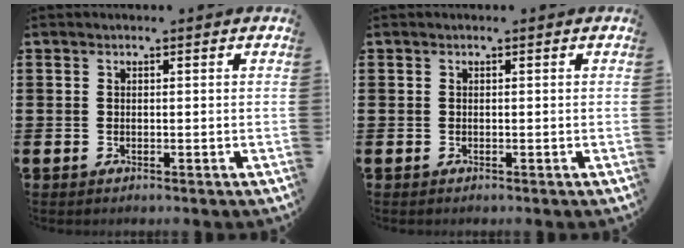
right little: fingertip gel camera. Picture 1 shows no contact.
{"total": 0.0}